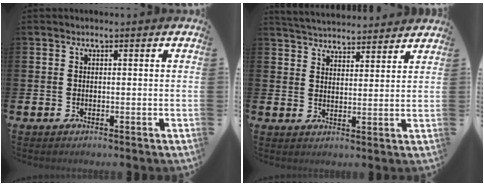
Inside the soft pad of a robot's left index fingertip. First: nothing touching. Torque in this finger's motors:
{"motor_torque": [1.06, -1.07, 0.26, 0.05]}